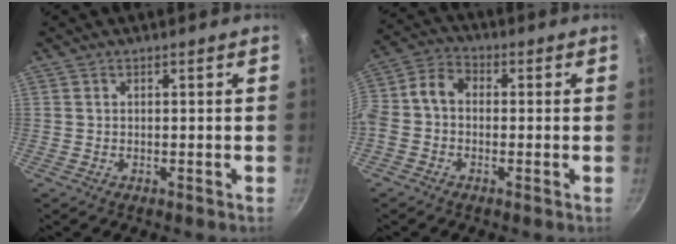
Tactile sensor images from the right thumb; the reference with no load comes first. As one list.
[{"total": 7.3, "force": [-1.0, 5.3, 4.9], "torque": [-0.100, 0.034, -0.040]}]